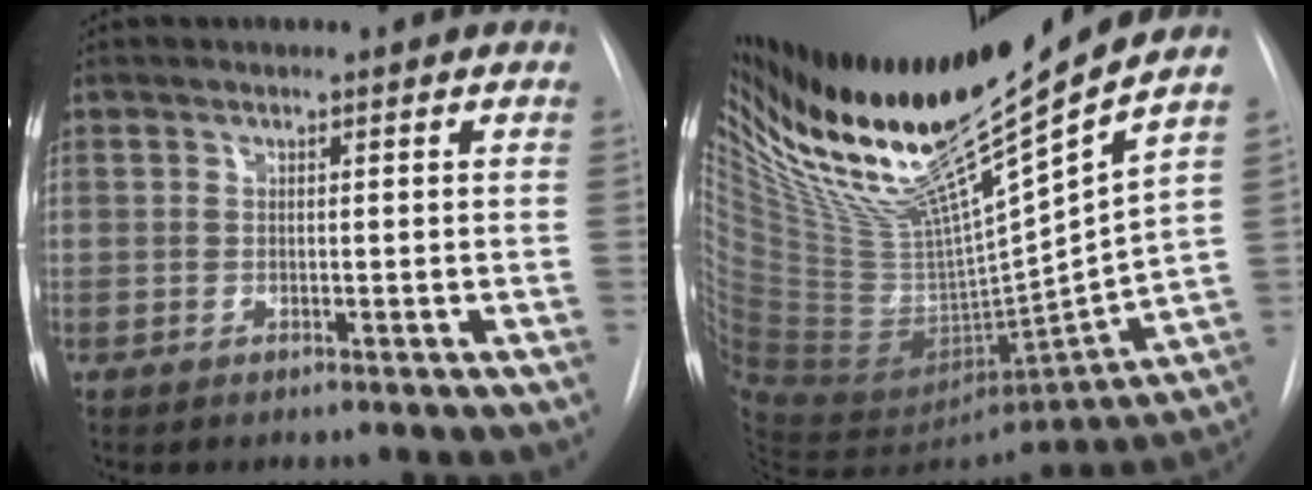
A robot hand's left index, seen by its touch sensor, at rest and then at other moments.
{"total": 25.2, "force": [19.7, 0.5, 15.7], "torque": [-0.250, -0.012, 0.353]}